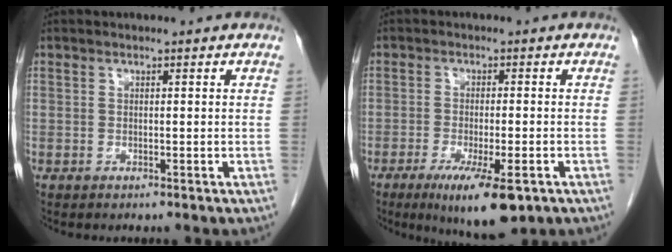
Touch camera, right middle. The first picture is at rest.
{"total": 9.6, "force": [-5.5, 1.8, 7.7], "torque": [-0.122, -0.023, -0.081]}